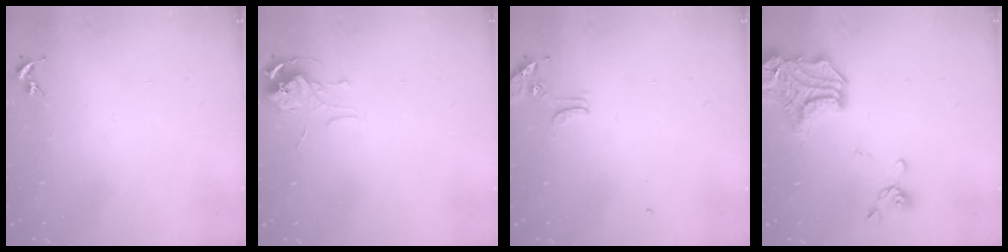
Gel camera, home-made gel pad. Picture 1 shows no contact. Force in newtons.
{"total": 6.2, "press": 6.1, "slide": 0.5}
{"total": 8.0, "press": 7.9, "slide": 0.7}
{"total": 18.0, "press": 17.9, "slide": 1.8}